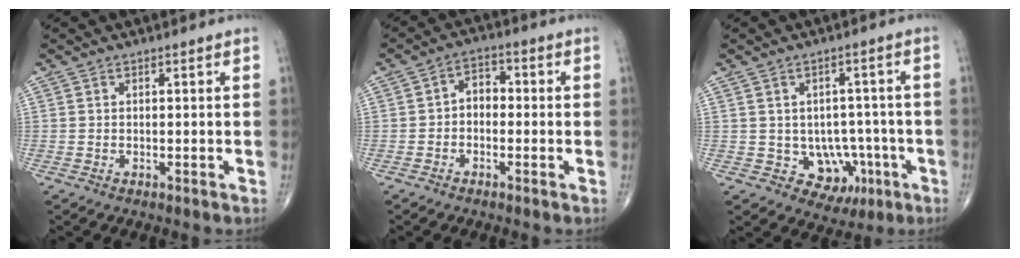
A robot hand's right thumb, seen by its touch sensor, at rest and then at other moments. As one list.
[{"total": 4.0, "force": [-0.7, 3.0, 2.6], "torque": [-0.024, 0.020, -0.026]}, {"total": 8.1, "force": [-2.2, 6.7, 3.9], "torque": [-0.010, 0.022, -0.017]}]